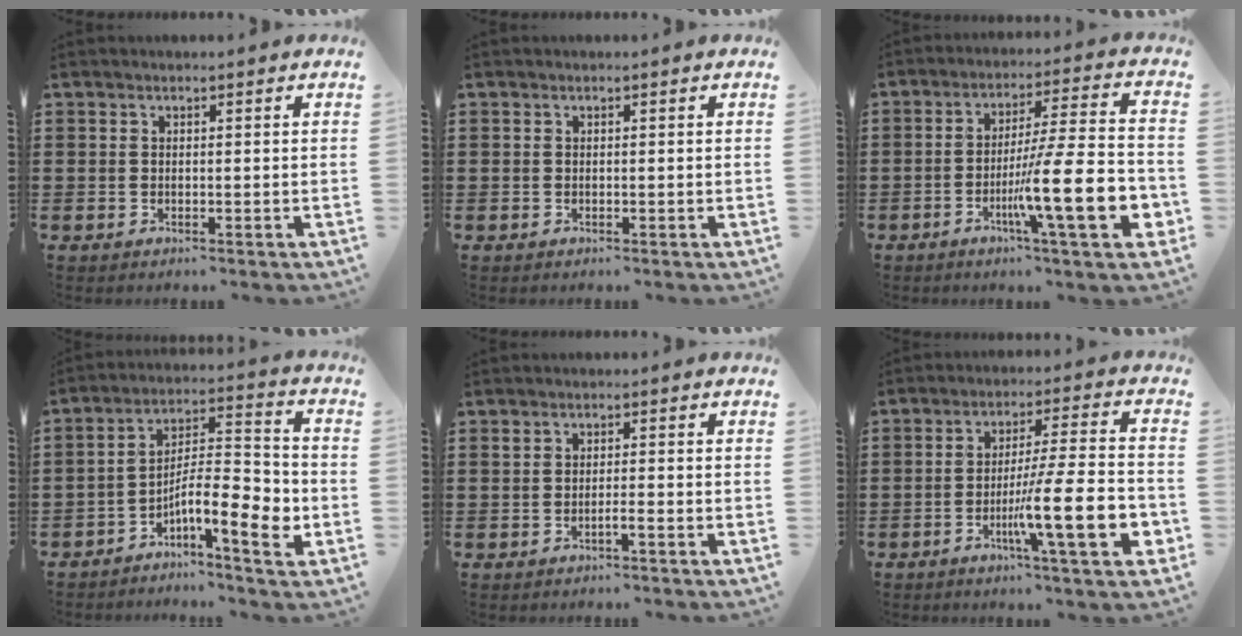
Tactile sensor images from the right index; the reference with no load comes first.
{"total": 0.0}
{"total": 16.4, "force": [-5.4, 2.5, 15.3], "torque": [-0.244, -0.010, -0.087]}
{"total": 10.2, "force": [-4.5, 2.2, 8.9], "torque": [-0.156, -0.003, -0.080]}
{"total": 1.4, "force": [-0.9, -0.2, 1.1], "torque": [-0.020, -0.006, -0.016]}
{"total": 14.7, "force": [-4.9, 1.9, 13.7], "torque": [-0.227, -0.010, -0.081]}